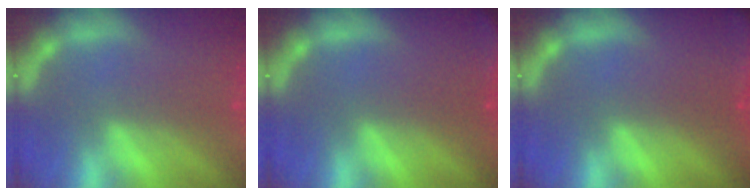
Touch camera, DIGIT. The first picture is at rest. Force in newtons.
{"total": 4.0}
{"total": 6.4}